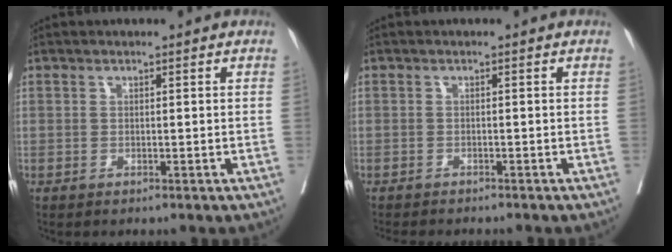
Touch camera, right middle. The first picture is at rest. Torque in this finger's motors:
{"motor_torque": [0.04, -0.13, 0.01, 0.03]}